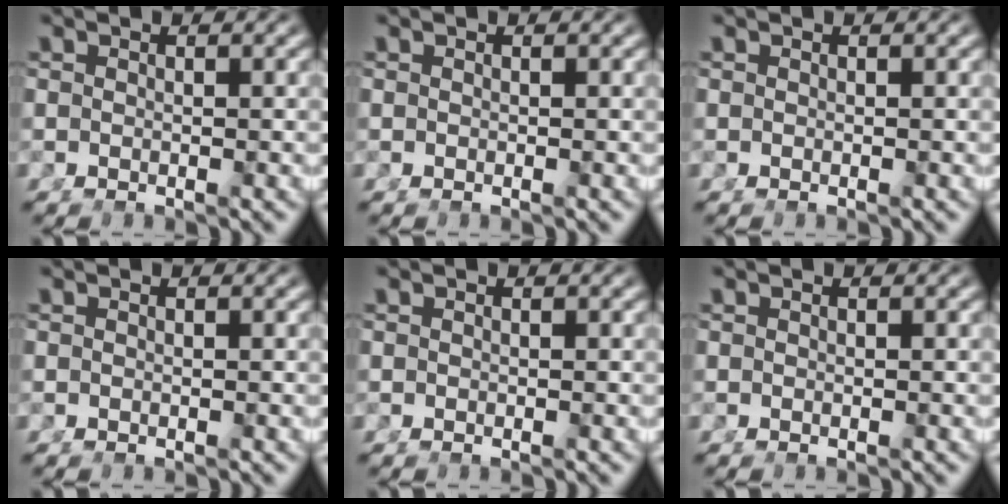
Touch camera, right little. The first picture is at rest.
{"total": 0.0}
{"total": 0.0}
{"total": 0.0}
{"total": 0.0}
{"total": 0.0}